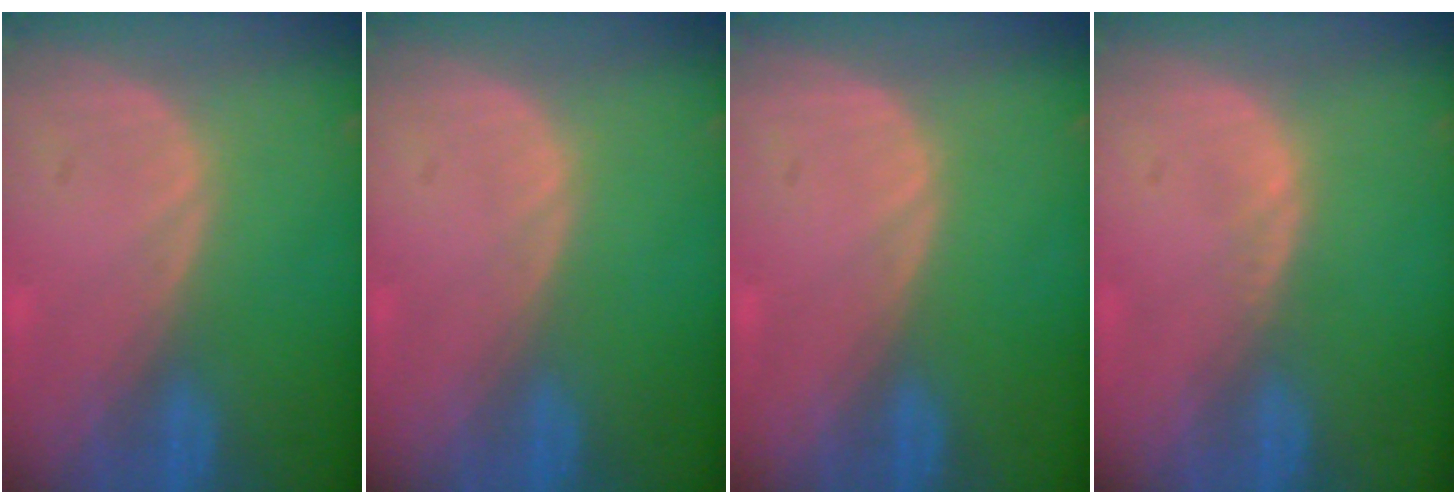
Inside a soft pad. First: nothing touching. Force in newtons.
{"total": 0.0}
{"total": 0.0}
{"total": 0.7, "press": 0.6, "slide": 0.3}